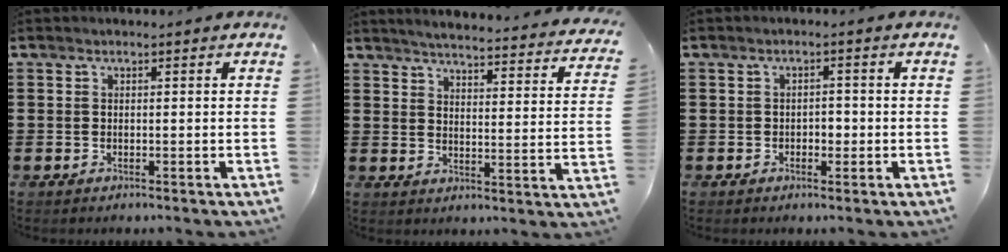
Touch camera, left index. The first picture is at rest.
{"total": 3.6, "force": [3.5, -0.5, 1.0], "torque": [-0.040, -0.034, 0.052]}
{"total": 1.6, "force": [-0.6, 1.1, 1.0], "torque": [-0.023, 0.005, -0.015]}